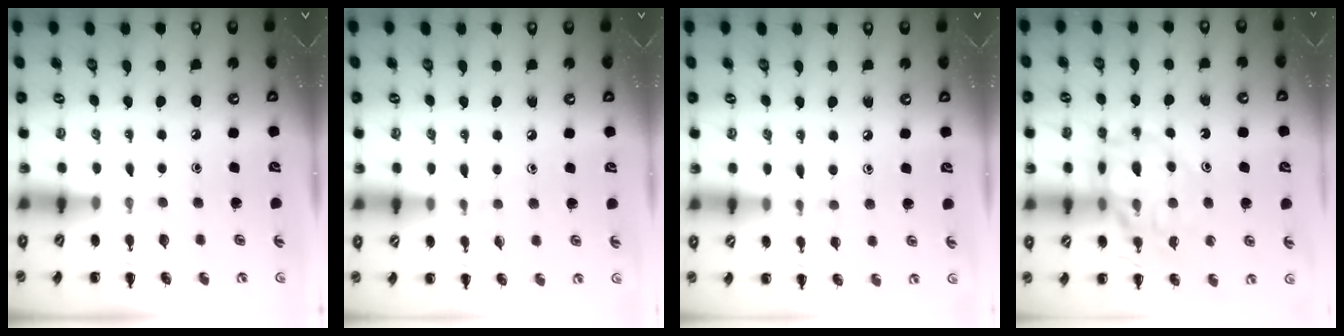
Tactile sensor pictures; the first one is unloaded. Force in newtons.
{"total": 5.4, "press": 5.1, "slide": 1.9}
{"total": 5.9, "press": 5.5, "slide": 2.2}
{"total": 16.4, "press": 16.1, "slide": 2.9}